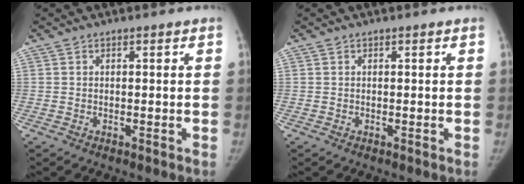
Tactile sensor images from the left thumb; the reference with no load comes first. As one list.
[{"total": 0.0}]